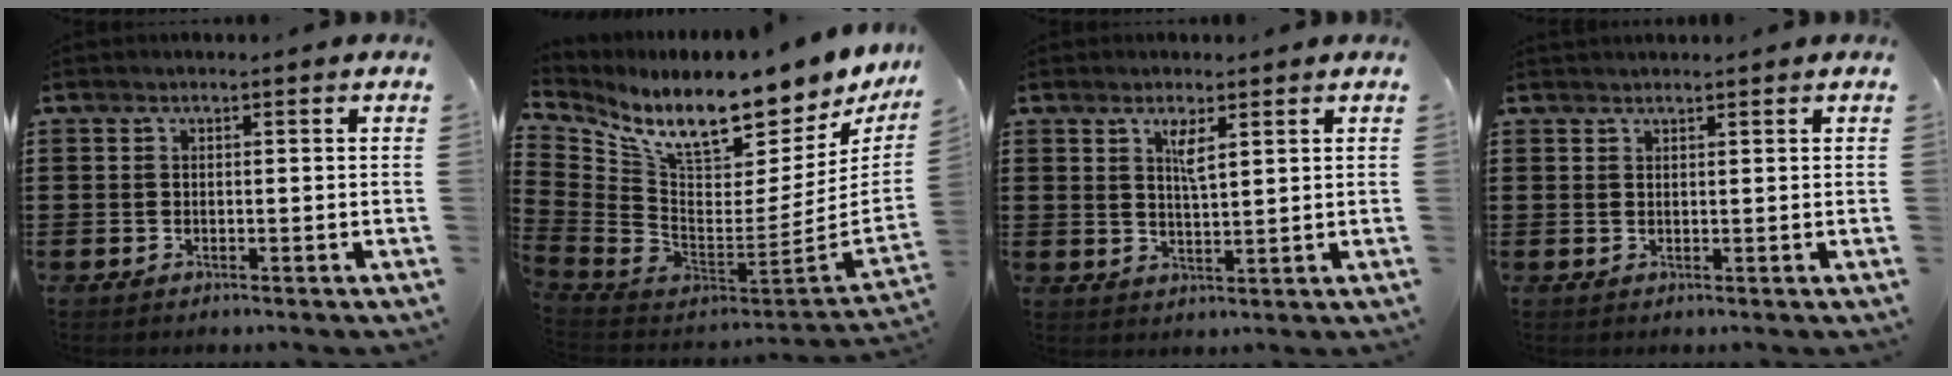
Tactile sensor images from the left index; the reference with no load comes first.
{"total": 11.6, "force": [9.0, 2.5, 6.9], "torque": [-0.156, -0.084, 0.154]}
{"total": 3.3, "force": [1.9, 0.8, 2.5], "torque": [-0.047, 0.000, 0.030]}
{"total": 1.0, "force": [1.0, 0.1, 0.1], "torque": [-0.003, -0.001, 0.020]}